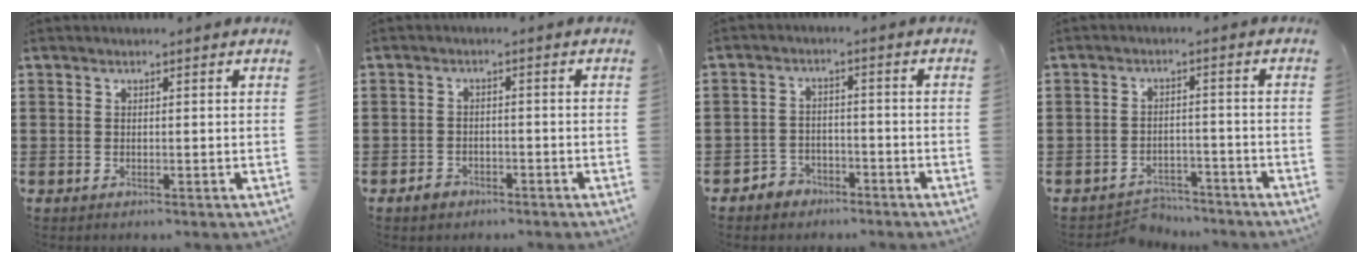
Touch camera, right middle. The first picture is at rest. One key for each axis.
{"total": 1.9, "fx": -1.5, "fy": 1.0, "fz": 0.5, "tx": -0.015, "ty": 0.001, "tz": -0.031}
{"total": 2.8, "fx": -2.5, "fy": 1.2, "fz": 0.1, "tx": -0.011, "ty": 0.001, "tz": -0.054}
{"total": 3.6, "fx": -3.4, "fy": 0.9, "fz": -0.1, "tx": -0.007, "ty": 0.001, "tz": -0.073}